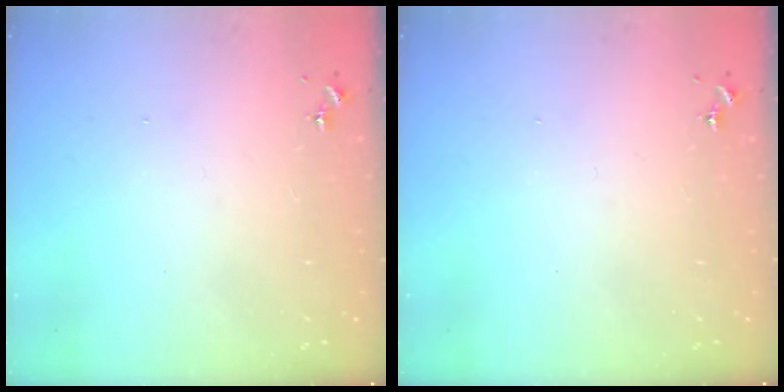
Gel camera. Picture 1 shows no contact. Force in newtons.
{"total": 0.0}